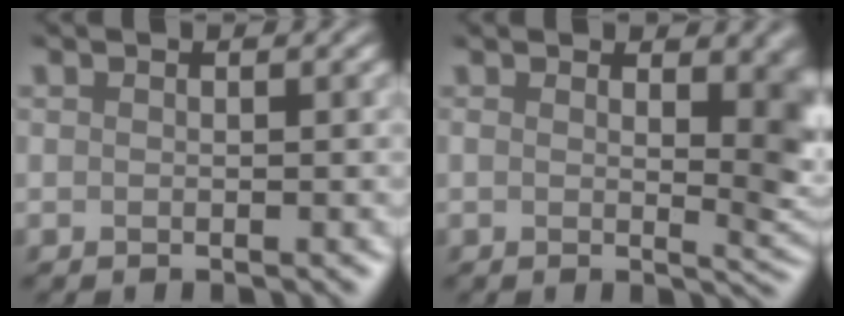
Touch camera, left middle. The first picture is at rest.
{"total": 7.3, "force": [1.6, 2.3, 6.8], "torque": [-0.052, 0.017, 0.022]}